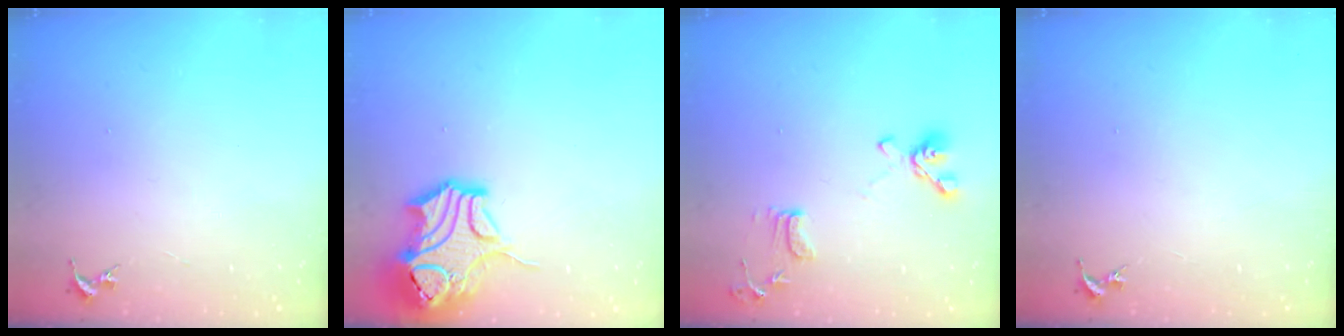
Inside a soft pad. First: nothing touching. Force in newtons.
{"total": 15.2, "press": 15.0, "slide": 2.4}
{"total": 11.2, "press": 11.0, "slide": 2.0}
{"total": 0.0}